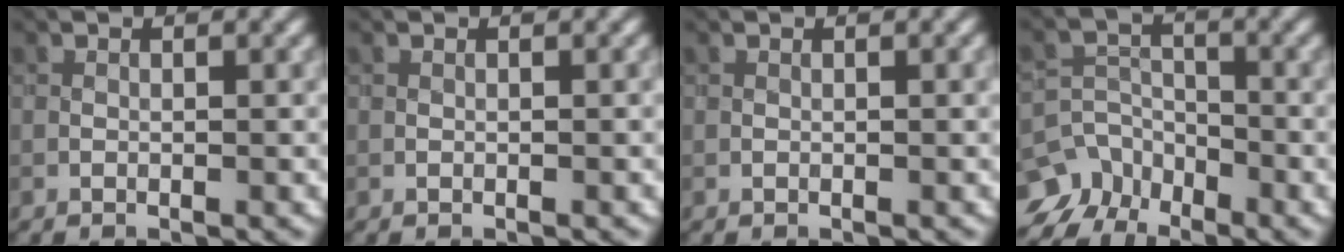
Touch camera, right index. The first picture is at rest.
{"total": 0.0}
{"total": 0.6, "force": [0.0, 0.1, 0.6], "torque": [-0.009, 0.000, 0.000]}
{"total": 8.8, "force": [-6.5, 5.6, 1.8], "torque": [-0.020, -0.022, -0.119]}